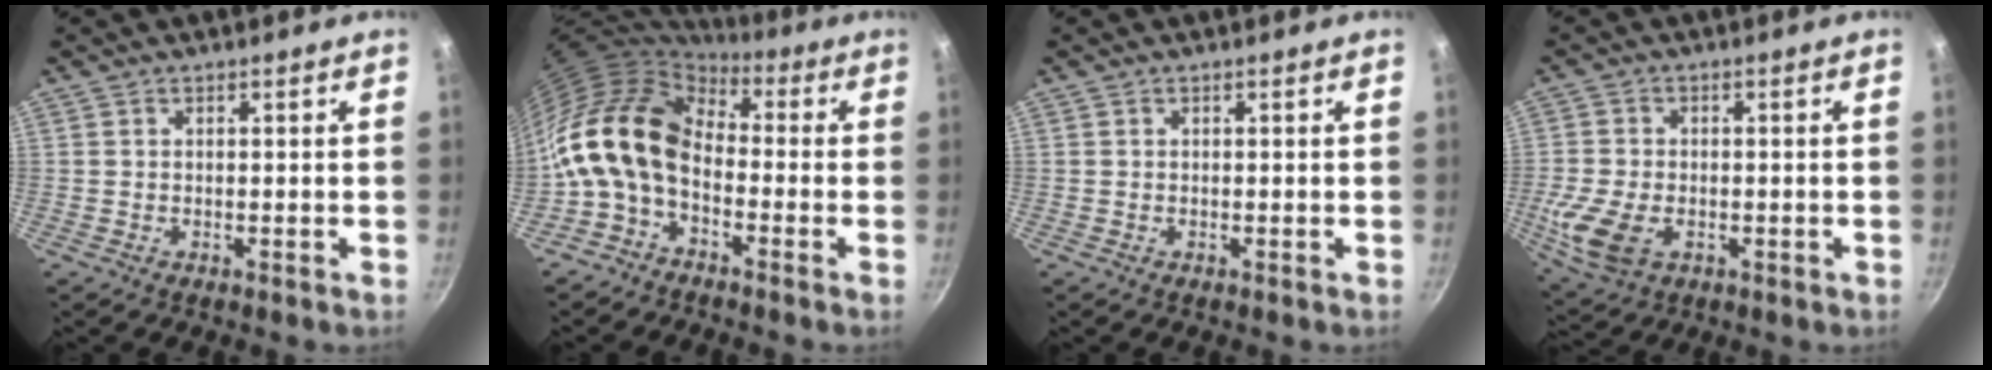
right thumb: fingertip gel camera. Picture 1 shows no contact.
{"total": 15.4, "force": [-1.1, 10.4, 11.2], "torque": [-0.208, 0.030, -0.042]}
{"total": 0.0}
{"total": 9.5, "force": [-2.3, 6.2, 6.8], "torque": [-0.141, -0.003, -0.036]}